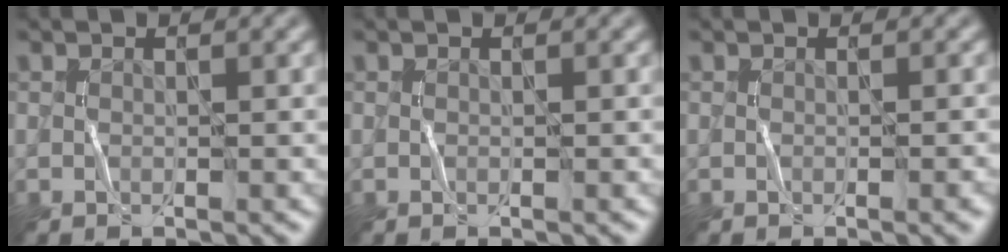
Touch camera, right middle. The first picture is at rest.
{"total": 0.0}
{"total": 1.8, "force": [-0.4, 0.8, 1.6], "torque": [0.000, 0.007, -0.003]}